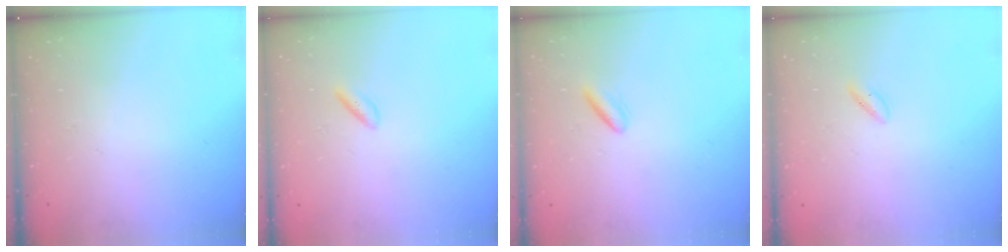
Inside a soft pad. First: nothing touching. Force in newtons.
{"total": 1.7, "press": 1.3, "slide": 1.1}
{"total": 2.1, "press": 1.9, "slide": 0.9}
{"total": 1.5, "press": 1.2, "slide": 0.9}